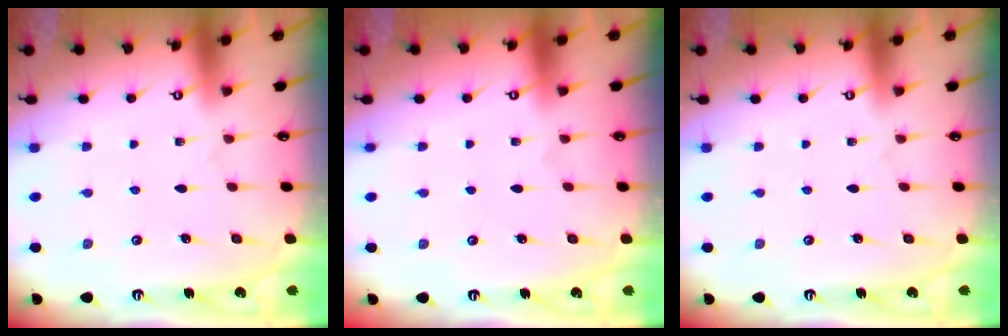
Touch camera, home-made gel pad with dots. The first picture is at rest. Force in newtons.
{"total": 0.0}
{"total": 0.0}